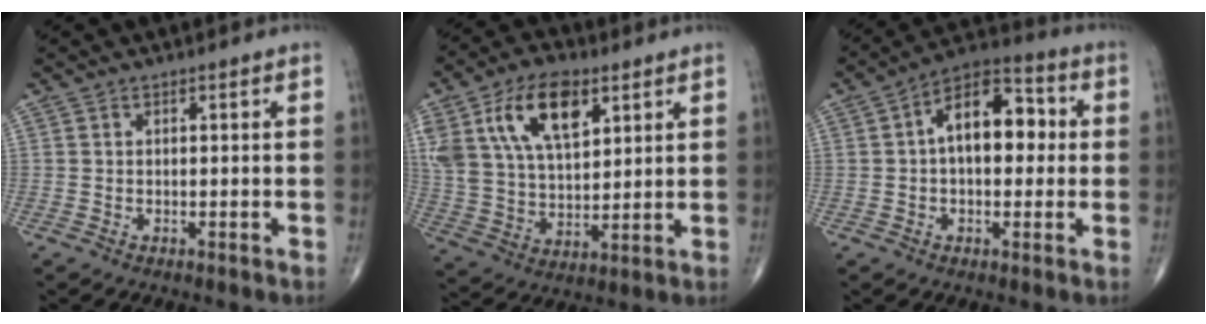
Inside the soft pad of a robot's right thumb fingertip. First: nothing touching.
{"total": 17.6, "force": [7.8, 9.5, 12.5], "torque": [-0.220, -0.018, 0.149]}
{"total": 12.8, "force": [1.3, 7.4, 10.4], "torque": [-0.135, 0.034, 0.007]}